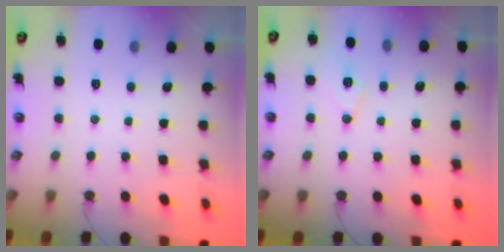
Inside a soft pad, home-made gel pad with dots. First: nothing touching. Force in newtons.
{"total": 9.2, "press": 8.4, "slide": 3.7}